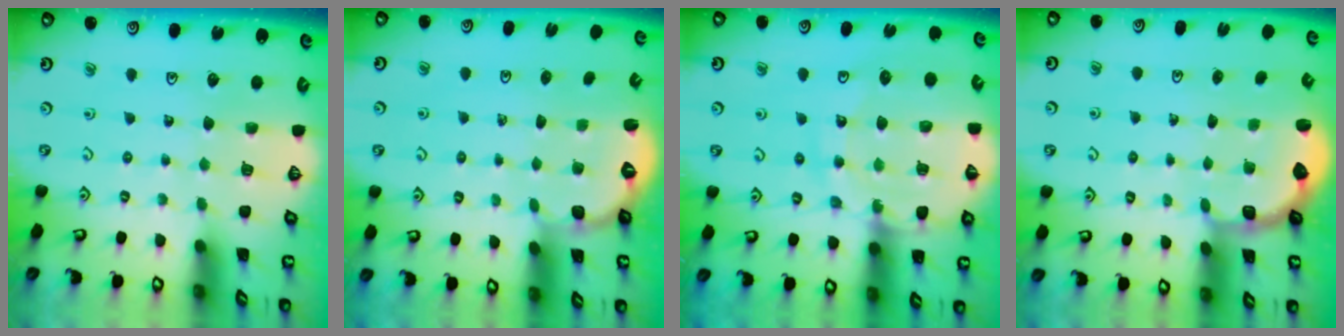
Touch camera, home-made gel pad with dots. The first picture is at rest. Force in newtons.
{"total": 2.4, "press": 1.9, "slide": 1.5}
{"total": 16.0, "press": 15.7, "slide": 2.8}
{"total": 2.9, "press": 2.0, "slide": 2.1}